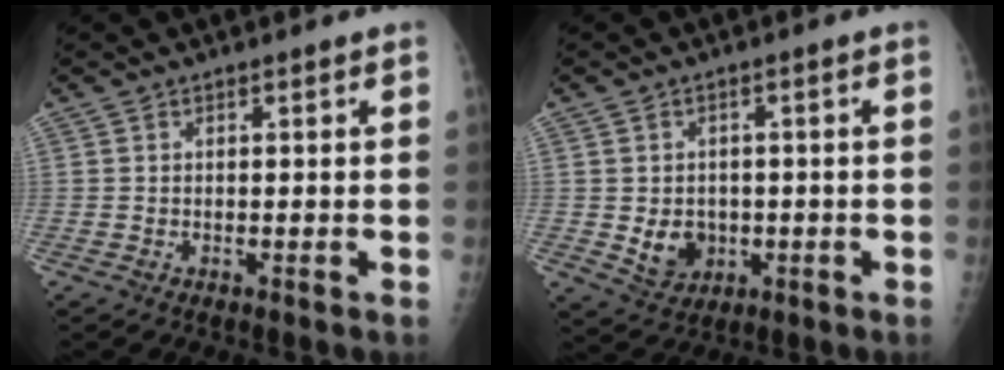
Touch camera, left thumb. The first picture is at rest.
{"total": 6.0, "force": [-0.9, 5.0, 3.1], "torque": [-0.025, 0.001, -0.001]}